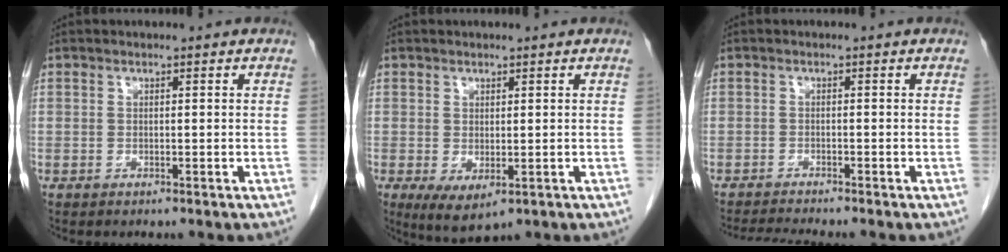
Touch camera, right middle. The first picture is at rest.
{"total": 4.5, "force": [-1.3, 1.9, 3.9], "torque": [-0.062, -0.015, -0.006]}
{"total": 3.8, "force": [-3.5, -0.9, 1.1], "torque": [-0.021, -0.017, -0.060]}